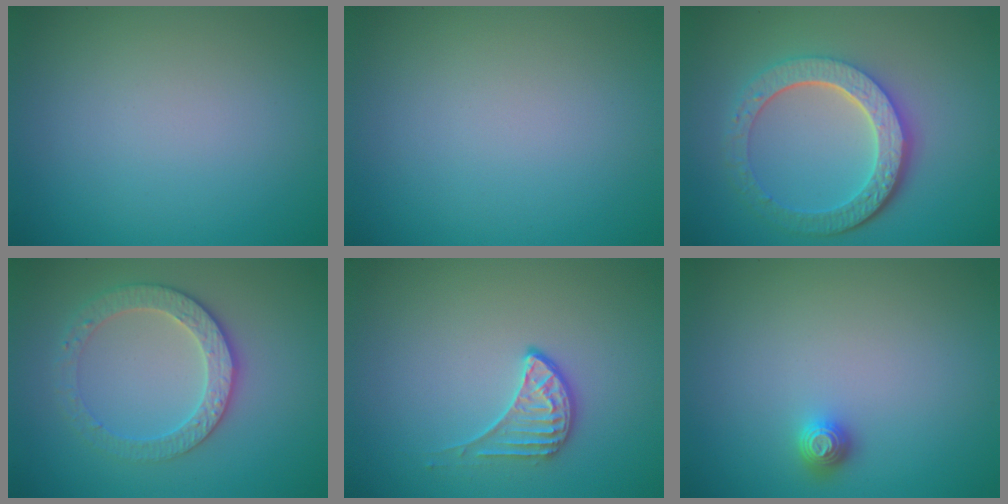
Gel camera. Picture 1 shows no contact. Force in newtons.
{"total": 0.0}
{"total": 6.2, "press": 4.6, "slide": 4.1}
{"total": 3.4, "press": 3.3, "slide": 0.6}
{"total": 2.0, "press": 1.5, "slide": 1.3}
{"total": 1.4, "press": 1.2, "slide": 0.5}